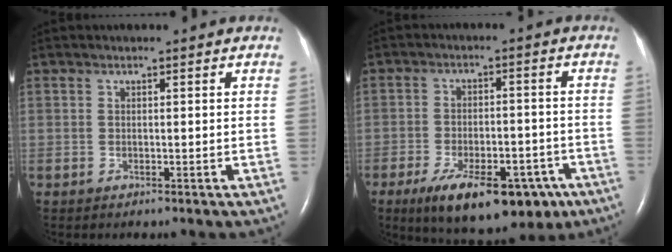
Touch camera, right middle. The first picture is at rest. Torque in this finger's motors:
{"motor_torque": [1.21, -0.93, 0.36, 0.14]}